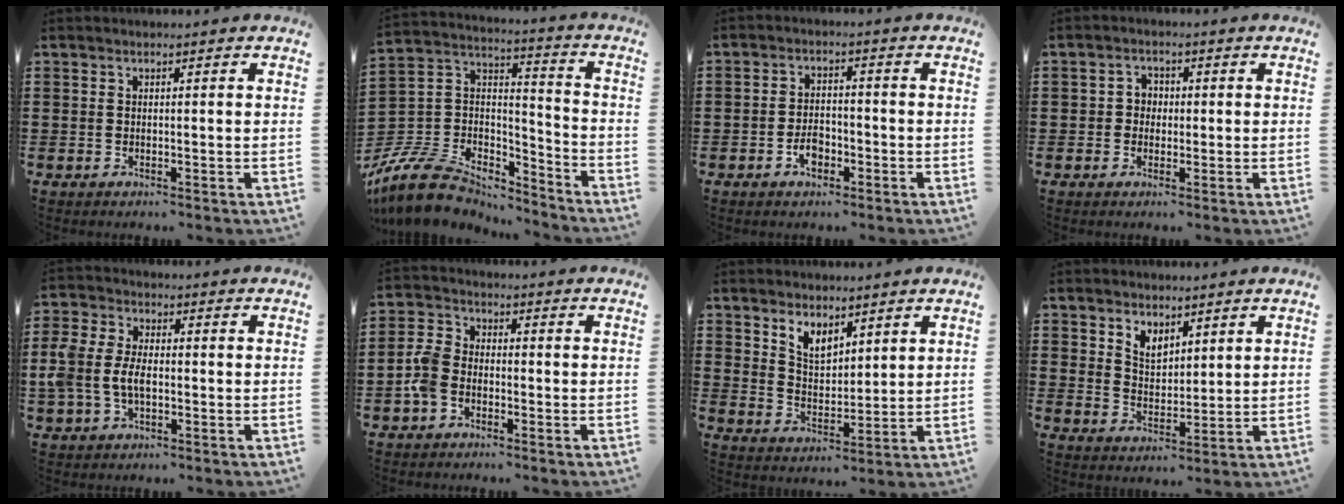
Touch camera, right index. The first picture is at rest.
{"total": 10.9, "force": [-9.1, 4.5, 3.8], "torque": [-0.107, 0.014, -0.184]}
{"total": 3.3, "force": [-1.8, 1.8, 2.2], "torque": [-0.046, -0.001, -0.035]}
{"total": 2.1, "force": [-0.4, 1.9, 0.8], "torque": [-0.023, 0.008, -0.011]}
{"total": 5.9, "force": [-1.0, 3.7, 4.5], "torque": [-0.118, -0.003, -0.027]}
{"total": 4.9, "force": [-2.1, 3.3, 3.0], "torque": [-0.090, 0.002, -0.049]}
{"total": 5.0, "force": [3.9, 2.5, 1.9], "torque": [-0.051, -0.002, 0.073]}
{"total": 4.0, "force": [3.1, 2.3, 1.0], "torque": [-0.029, 0.004, 0.059]}